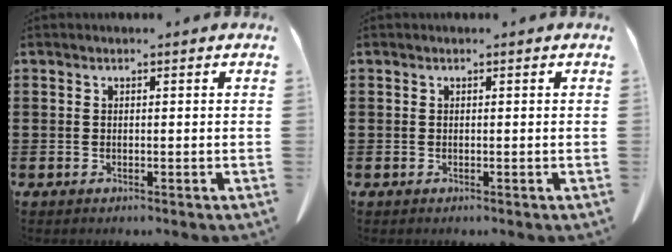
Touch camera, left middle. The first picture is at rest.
{"total": 0.0}